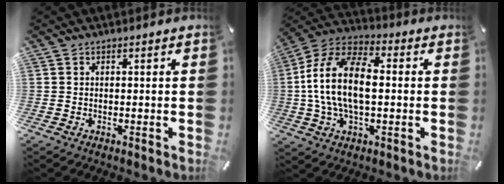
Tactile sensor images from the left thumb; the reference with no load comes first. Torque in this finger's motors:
{"motor_torque": [0.94, 1.70, 1.50, -0.52, 0.74]}